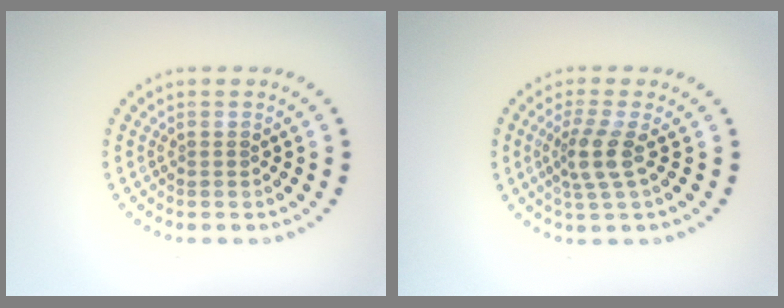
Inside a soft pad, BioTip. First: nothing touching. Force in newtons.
{"total": 2.7, "press": 2.1, "slide": 1.7}